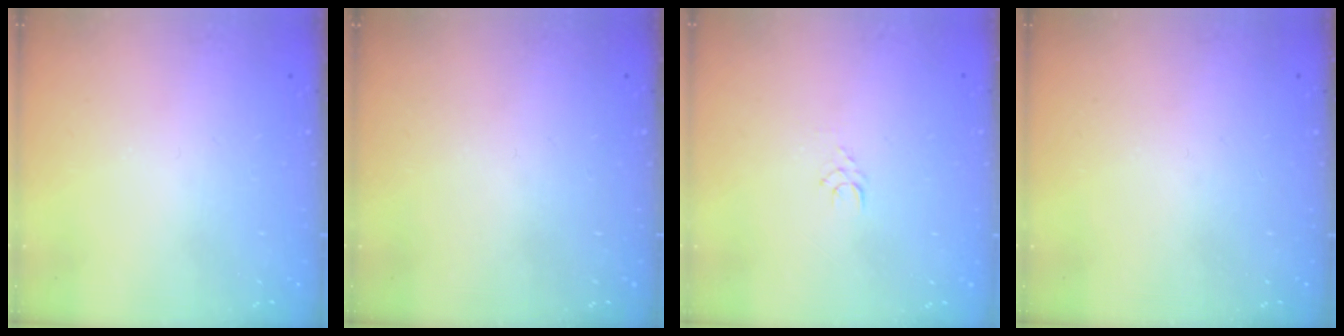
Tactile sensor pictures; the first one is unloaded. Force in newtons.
{"total": 0.0}
{"total": 4.8, "press": 4.8, "slide": 0.3}
{"total": 0.0}